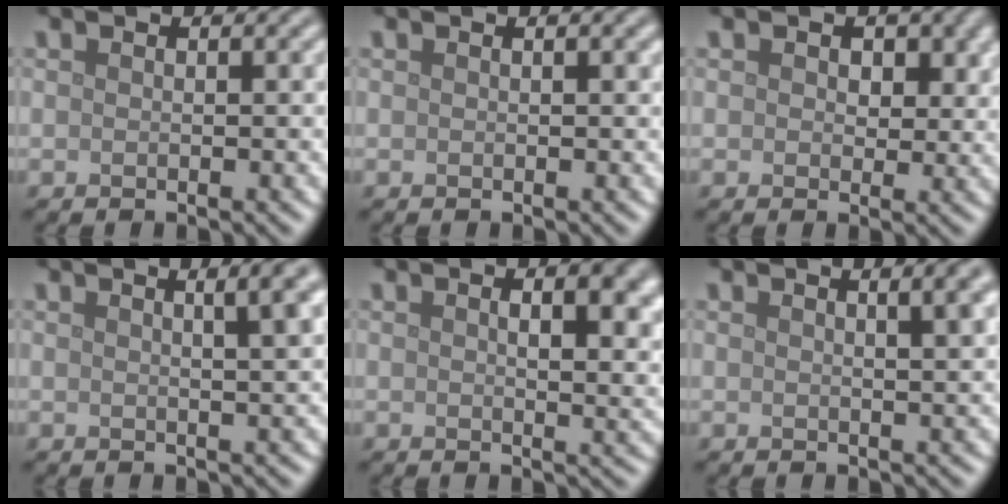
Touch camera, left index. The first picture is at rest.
{"total": 0.5, "force": [0.3, 0.1, 0.5], "torque": [-0.004, 0.002, 0.003]}
{"total": 2.7, "force": [1.0, 1.9, 1.6], "torque": [-0.026, -0.004, 0.008]}
{"total": 6.1, "force": [2.6, 2.4, 4.9], "torque": [-0.029, 0.035, 0.004]}
{"total": 6.0, "force": [1.7, 2.6, 5.1], "torque": [-0.041, 0.005, 0.024]}
{"total": 4.9, "force": [2.2, 1.9, 4.0], "torque": [-0.024, 0.022, 0.007]}